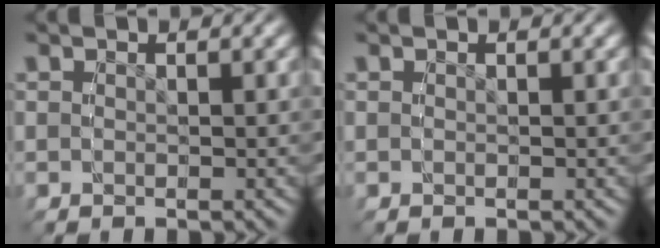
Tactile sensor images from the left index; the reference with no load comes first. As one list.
[{"total": 0.0}]